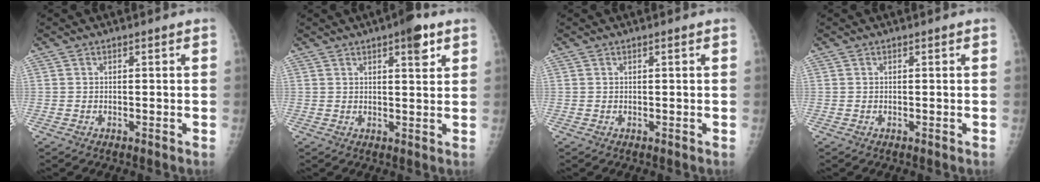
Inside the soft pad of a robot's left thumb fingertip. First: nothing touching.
{"total": 5.3, "force": [2.9, 1.6, 4.1], "torque": [-0.045, -0.011, 0.036]}
{"total": 0.0}
{"total": 0.0}